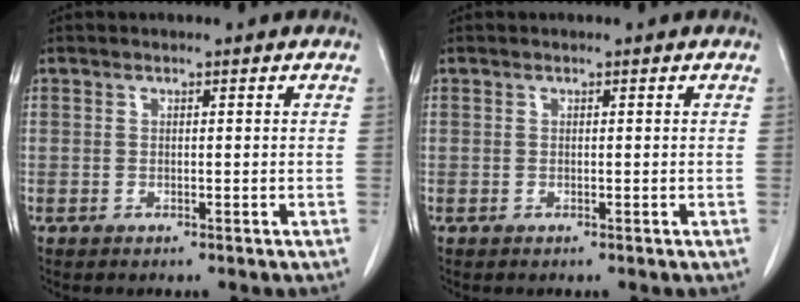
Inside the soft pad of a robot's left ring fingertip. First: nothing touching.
{"total": 0.0}